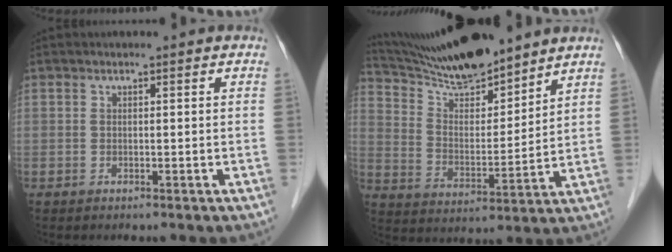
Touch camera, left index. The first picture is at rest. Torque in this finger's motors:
{"motor_torque": [-0.28, -0.68, 0.26, 0.05]}